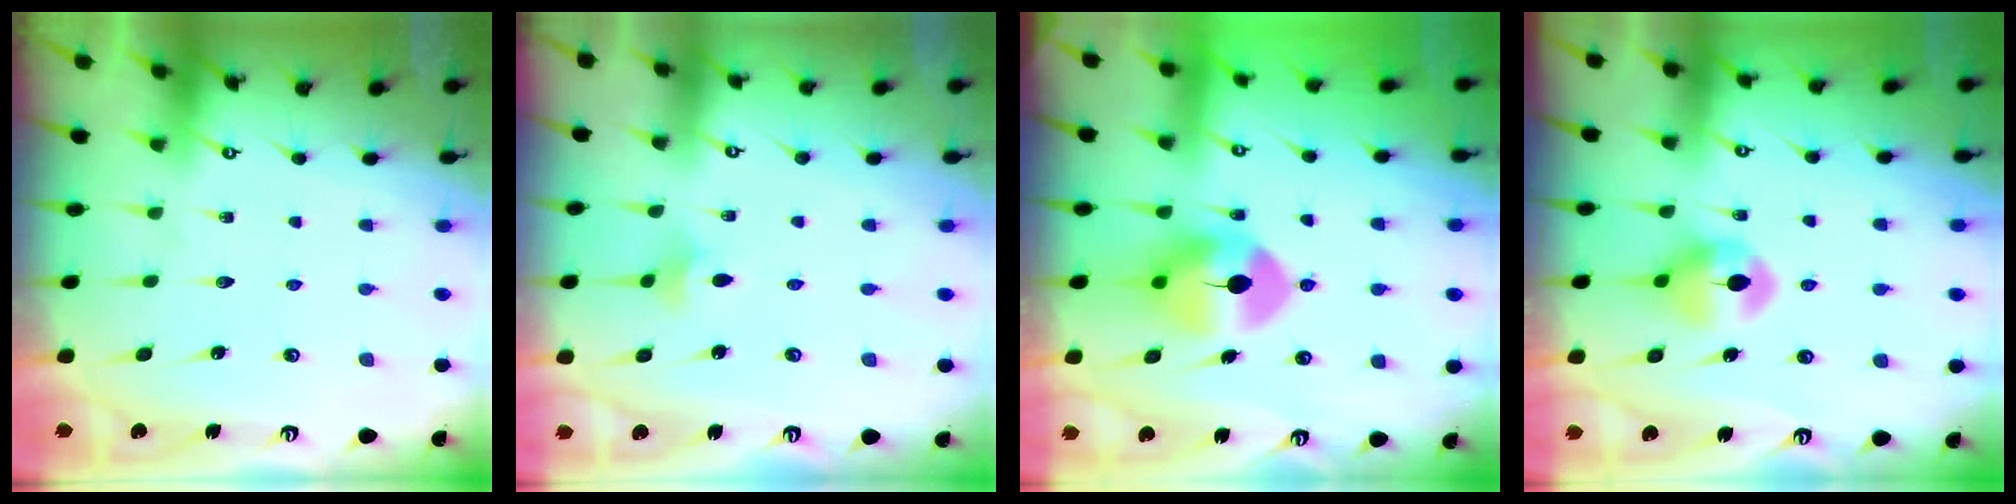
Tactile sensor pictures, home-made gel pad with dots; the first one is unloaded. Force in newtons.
{"total": 3.3, "press": 3.2, "slide": 0.8}
{"total": 9.4, "press": 9.3, "slide": 1.3}
{"total": 8.0, "press": 7.9, "slide": 0.5}